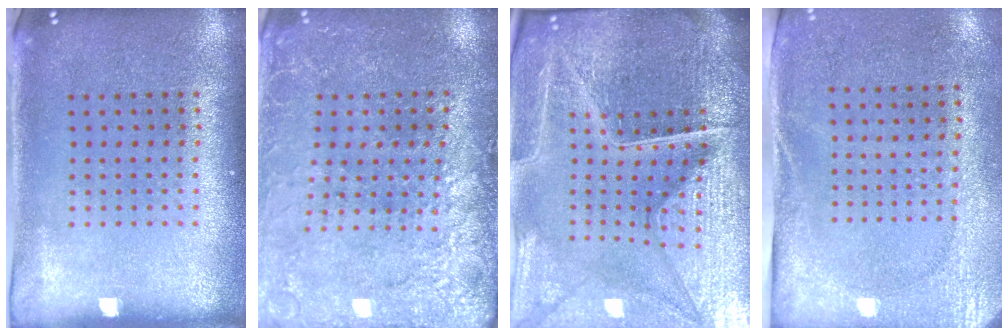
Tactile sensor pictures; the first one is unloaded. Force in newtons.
{"total": 2.8, "press": 2.8, "slide": 0.1}
{"total": 5.8, "press": 5.4, "slide": 2.1}
{"total": 2.7, "press": 2.1, "slide": 1.6}